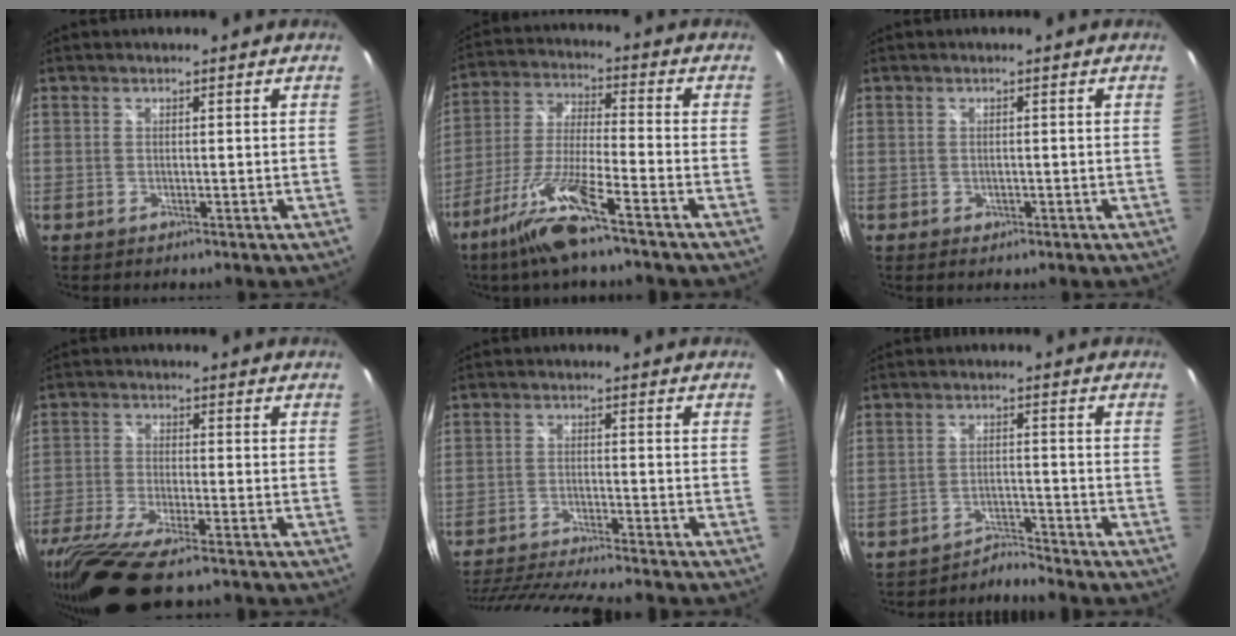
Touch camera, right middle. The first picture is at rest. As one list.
[{"total": 12.7, "force": [-8.5, 0.3, 9.4], "torque": [-0.204, -0.015, -0.161]}, {"total": 0.9, "force": [-0.3, 0.7, 0.4], "torque": [-0.005, -0.004, -0.005]}, {"total": 15.5, "force": [-11.7, 2.6, 9.8], "torque": [-0.214, -0.052, -0.215]}, {"total": 16.0, "force": [-14.1, 1.2, 7.5], "torque": [-0.158, -0.033, -0.227]}, {"total": 3.5, "force": [-3.3, -0.7, -1.1], "torque": [0.011, 0.007, -0.059]}]